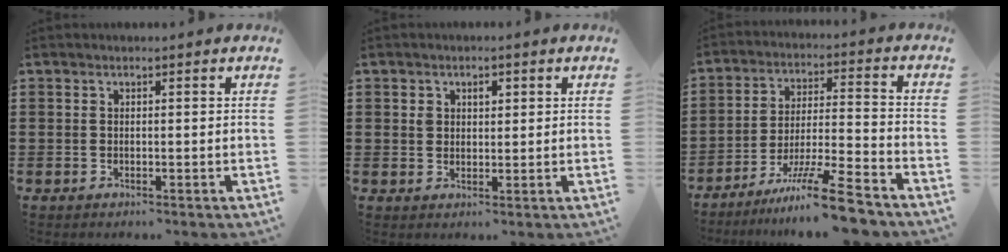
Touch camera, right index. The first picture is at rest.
{"total": 2.1, "force": [0.8, 1.7, 1.0], "torque": [-0.025, 0.011, 0.012]}
{"total": 11.9, "force": [-9.4, 0.4, 7.2], "torque": [-0.114, 0.023, -0.177]}